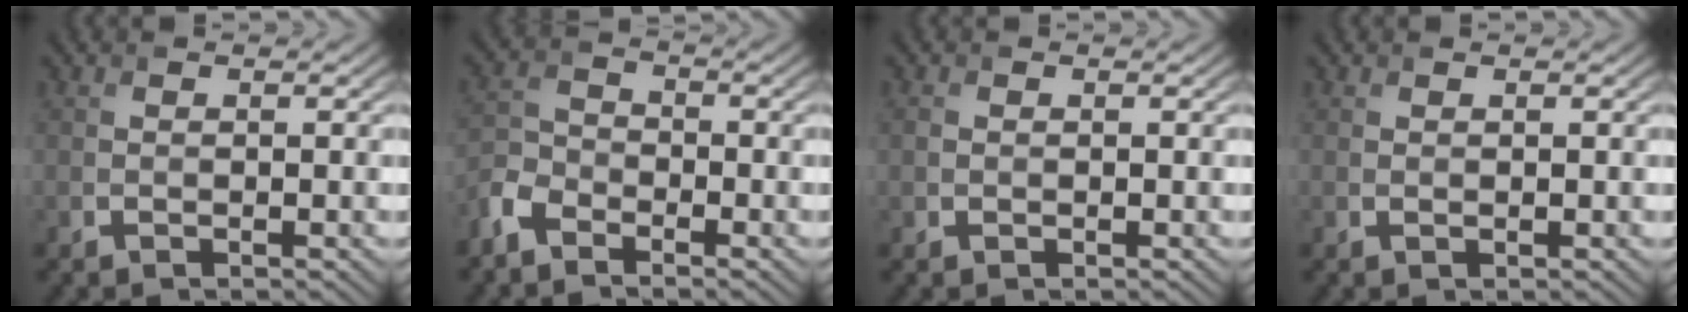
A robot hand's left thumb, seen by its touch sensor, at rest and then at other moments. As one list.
[{"total": 4.4, "force": [-3.5, 2.0, 1.7], "torque": [-0.040, -0.004, -0.088]}, {"total": 0.7, "force": [0.0, 0.6, 0.2], "torque": [-0.009, -0.004, -0.002]}, {"total": 0.0}]